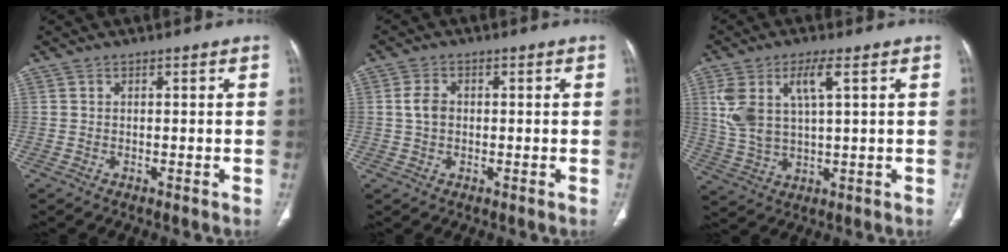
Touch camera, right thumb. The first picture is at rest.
{"total": 3.3, "force": [0.1, 2.5, 2.2], "torque": [-0.041, 0.008, -0.002]}
{"total": 10.3, "force": [3.4, 4.0, 8.9], "torque": [-0.196, -0.001, 0.076]}